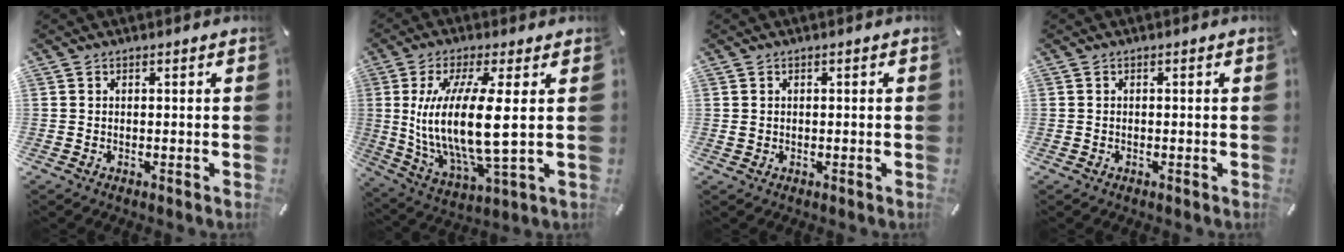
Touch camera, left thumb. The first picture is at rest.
{"total": 16.0, "force": [2.2, 4.4, 15.2], "torque": [-0.338, -0.023, 0.028]}
{"total": 1.0, "force": [-0.1, 1.0, 0.2], "torque": [-0.005, 0.006, -0.003]}
{"total": 0.0}